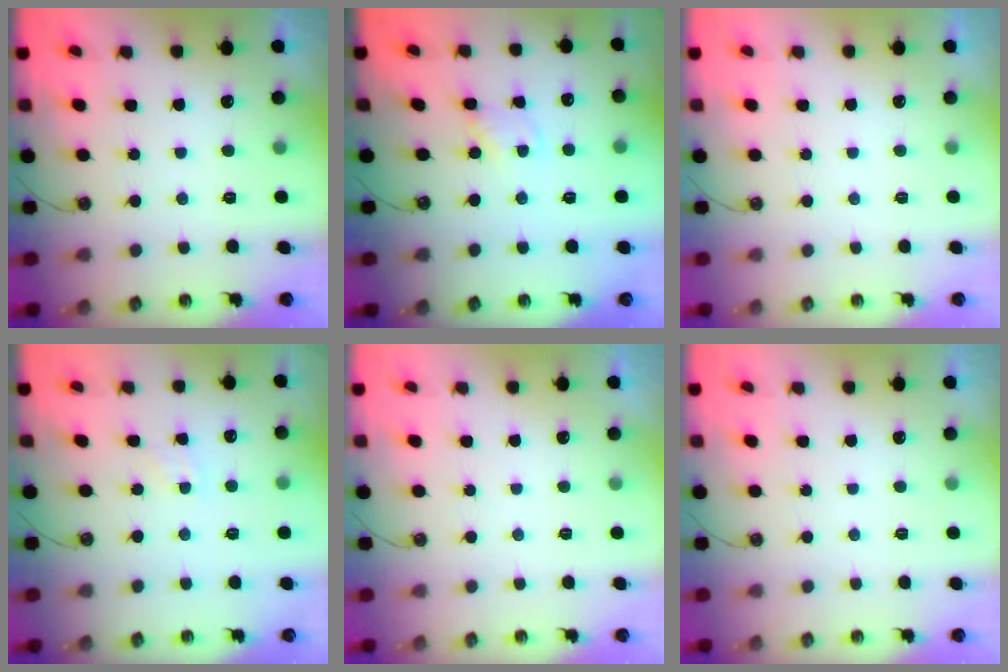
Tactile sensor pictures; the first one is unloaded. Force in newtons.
{"total": 1.2, "press": 1.1, "slide": 0.2}
{"total": 0.0}
{"total": 3.9, "press": 3.9, "slide": 0.5}
{"total": 0.0}
{"total": 0.0}